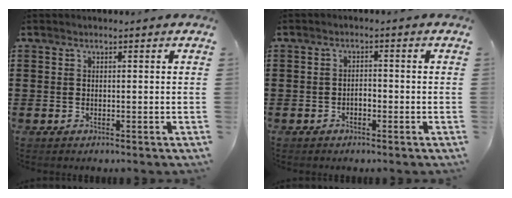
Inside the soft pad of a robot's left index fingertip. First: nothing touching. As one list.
[{"total": 1.5, "force": [-0.8, 0.6, 1.0], "torque": [-0.023, 0.002, -0.017]}]